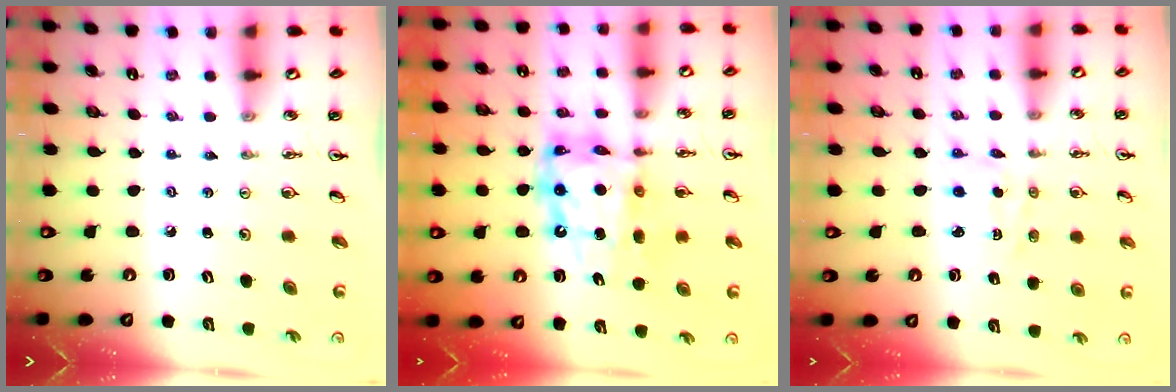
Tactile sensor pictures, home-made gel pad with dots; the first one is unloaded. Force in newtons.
{"total": 14.4, "press": 14.3, "slide": 1.5}
{"total": 2.2, "press": 2.1, "slide": 0.5}